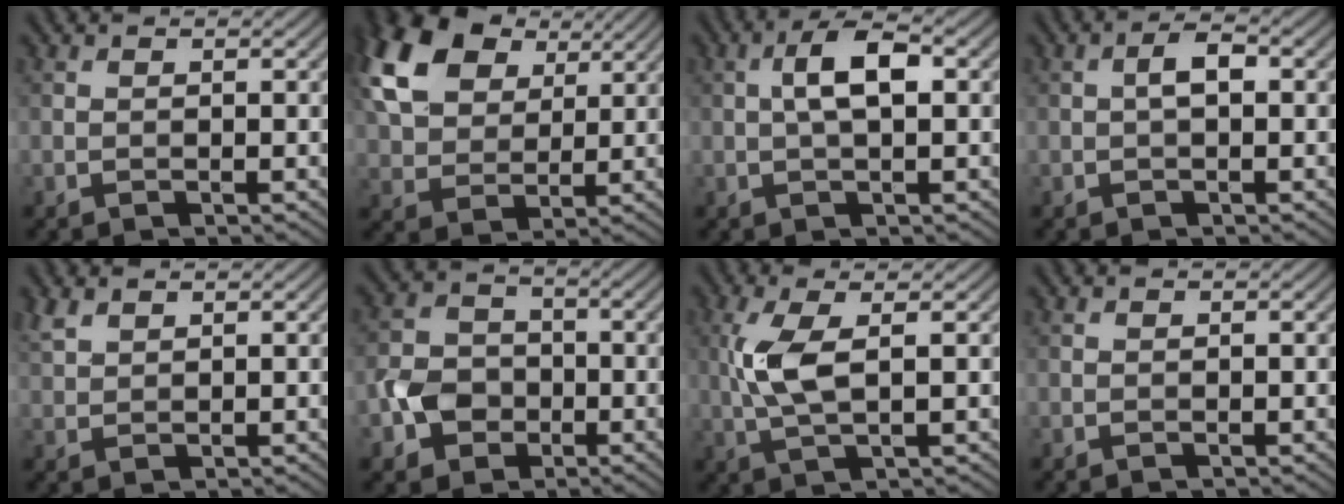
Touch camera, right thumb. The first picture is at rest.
{"total": 14.1, "force": [6.5, 9.1, 8.5], "torque": [-0.212, 0.025, 0.120]}
{"total": 4.8, "force": [0.6, 1.7, 4.4], "torque": [-0.087, 0.013, 0.006]}
{"total": 2.3, "force": [0.0, 0.9, 2.1], "torque": [-0.038, 0.010, -0.005]}
{"total": 2.4, "force": [1.8, 1.0, 1.2], "torque": [-0.034, 0.006, 0.044]}
{"total": 5.5, "force": [-2.0, 4.5, 2.3], "torque": [-0.052, 0.000, -0.052]}
{"total": 5.8, "force": [0.9, 1.8, 5.4], "torque": [-0.133, 0.004, 0.017]}
{"total": 0.0}